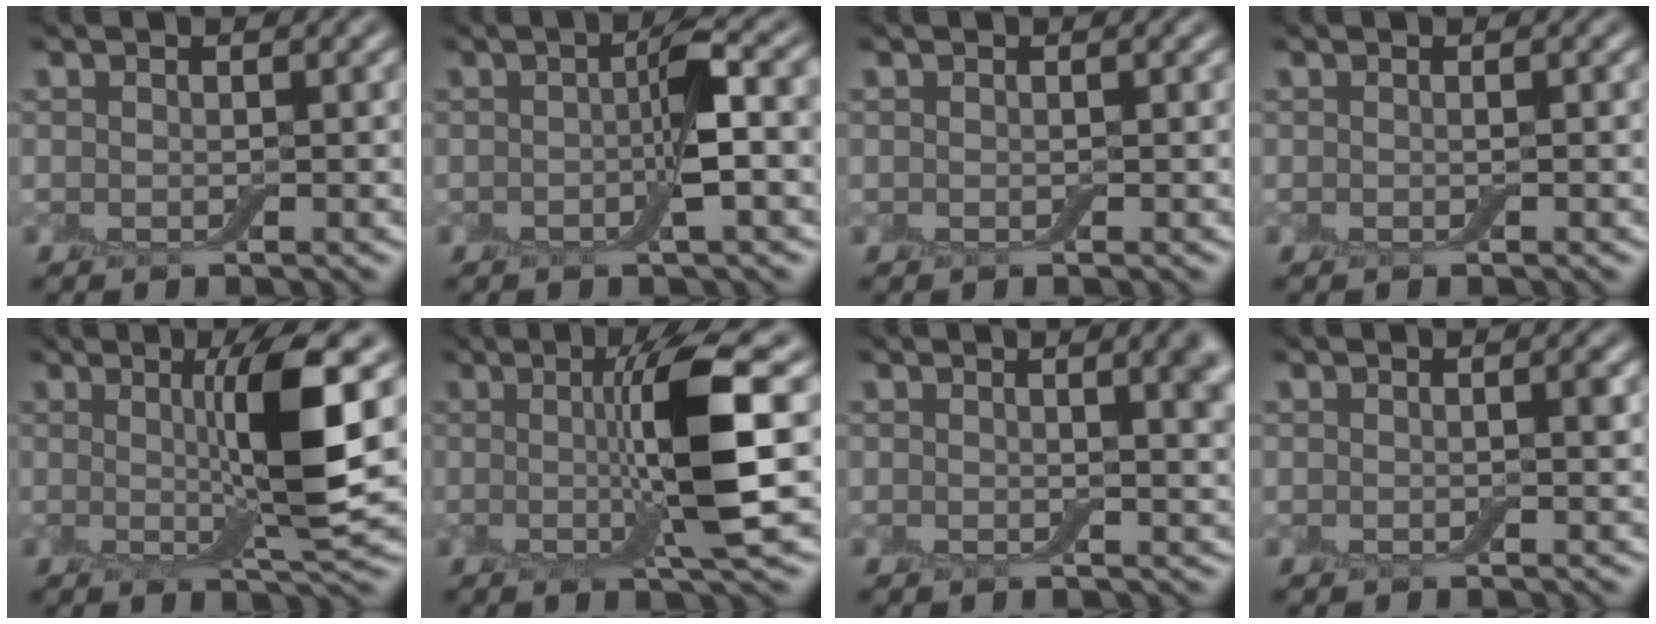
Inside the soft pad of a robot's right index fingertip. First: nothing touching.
{"total": 3.9, "force": [-0.4, 0.4, 3.8], "torque": [-0.069, 0.010, -0.012]}
{"total": 0.0}
{"total": 0.0}
{"total": 6.6, "force": [0.9, 0.4, 6.5], "torque": [-0.104, -0.003, 0.016]}
{"total": 7.3, "force": [0.2, 0.5, 7.3], "torque": [-0.121, -0.004, 0.004]}
{"total": 4.7, "force": [1.5, 1.6, 4.1], "torque": [-0.034, 0.003, 0.026]}
{"total": 0.7, "force": [0.0, 0.2, 0.7], "torque": [-0.009, 0.000, 0.001]}